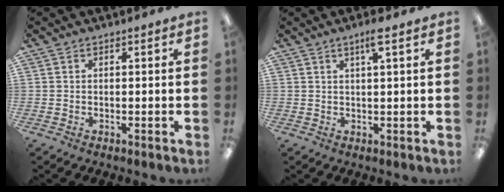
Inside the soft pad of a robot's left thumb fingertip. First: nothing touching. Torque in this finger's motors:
{"motor_torque": [0.00, 0.00, -0.22, 0.40, 0.02]}